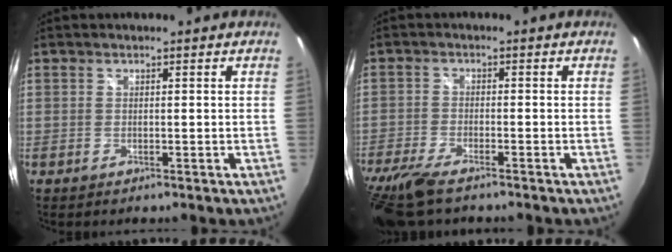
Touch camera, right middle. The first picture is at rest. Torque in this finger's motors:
{"motor_torque": [1.08, -1.06, 0.58, 0.21]}